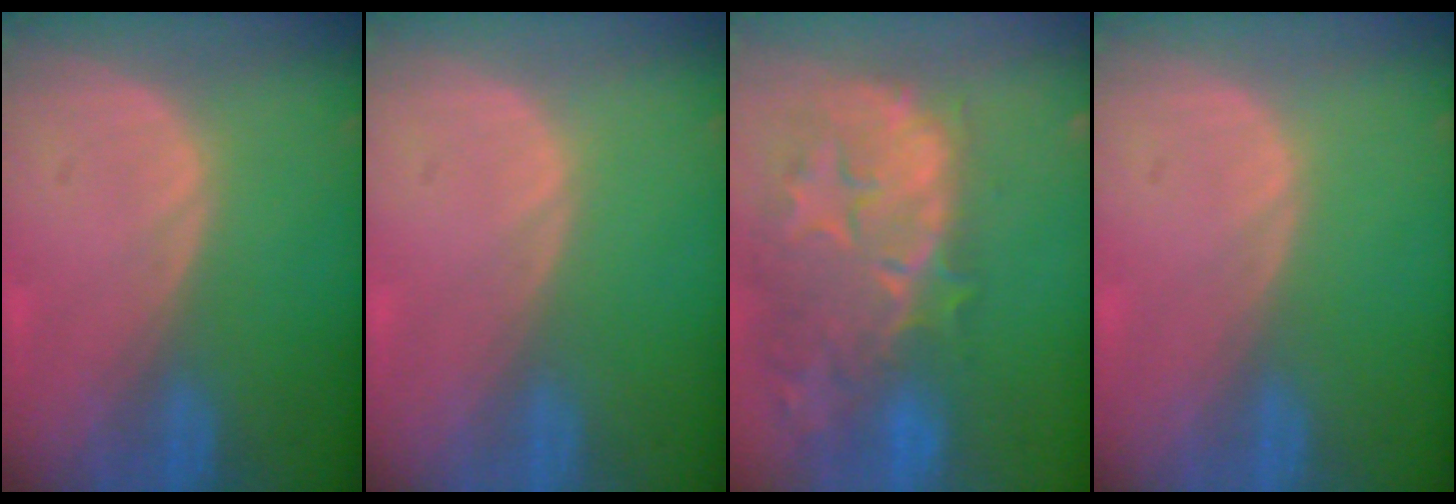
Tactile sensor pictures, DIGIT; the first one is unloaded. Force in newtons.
{"total": 0.0}
{"total": 14.6, "press": 11.8, "slide": 8.6}
{"total": 0.0}